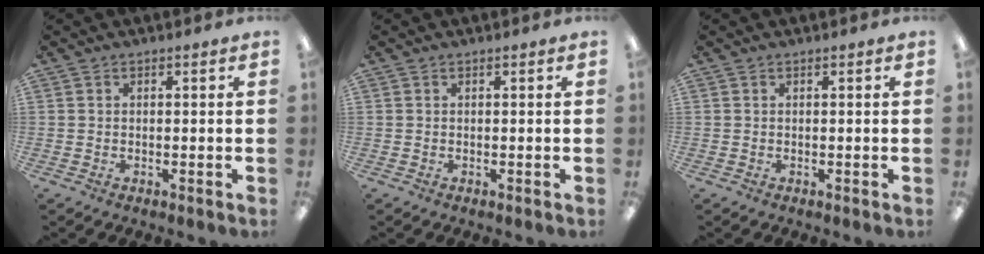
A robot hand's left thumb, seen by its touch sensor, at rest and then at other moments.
{"total": 0.0}
{"total": 0.0}